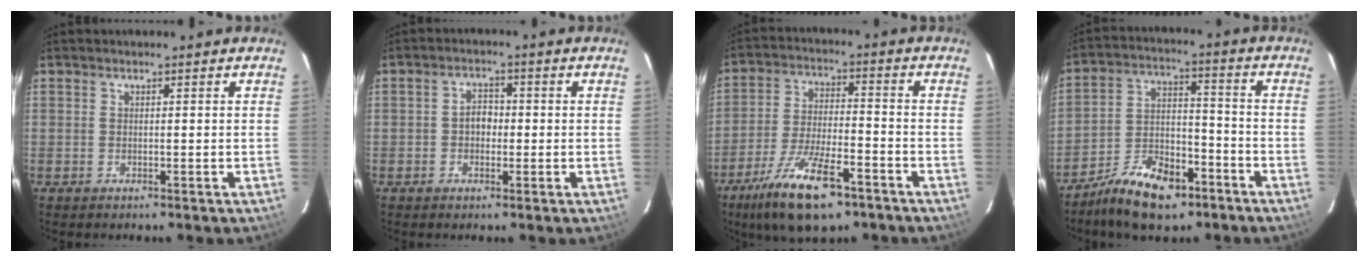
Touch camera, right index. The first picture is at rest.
{"total": 3.2, "force": [-0.4, 2.6, 1.9], "torque": [-0.032, 0.011, -0.006]}
{"total": 15.2, "force": [-9.7, 5.0, 10.6], "torque": [-0.219, -0.026, -0.172]}
{"total": 13.6, "force": [-9.4, 6.3, 7.6], "torque": [-0.153, 0.009, -0.159]}